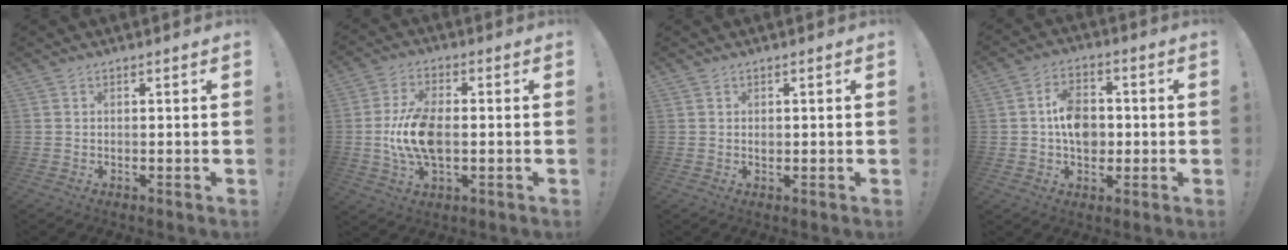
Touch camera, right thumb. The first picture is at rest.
{"total": 12.7, "force": [-1.2, 7.2, 10.4], "torque": [-0.193, 0.001, -0.020]}
{"total": 0.6, "force": [-0.1, 0.5, 0.2], "torque": [0.000, 0.000, -0.002]}
{"total": 10.4, "force": [-0.1, 7.9, 6.7], "torque": [-0.098, 0.015, 0.002]}